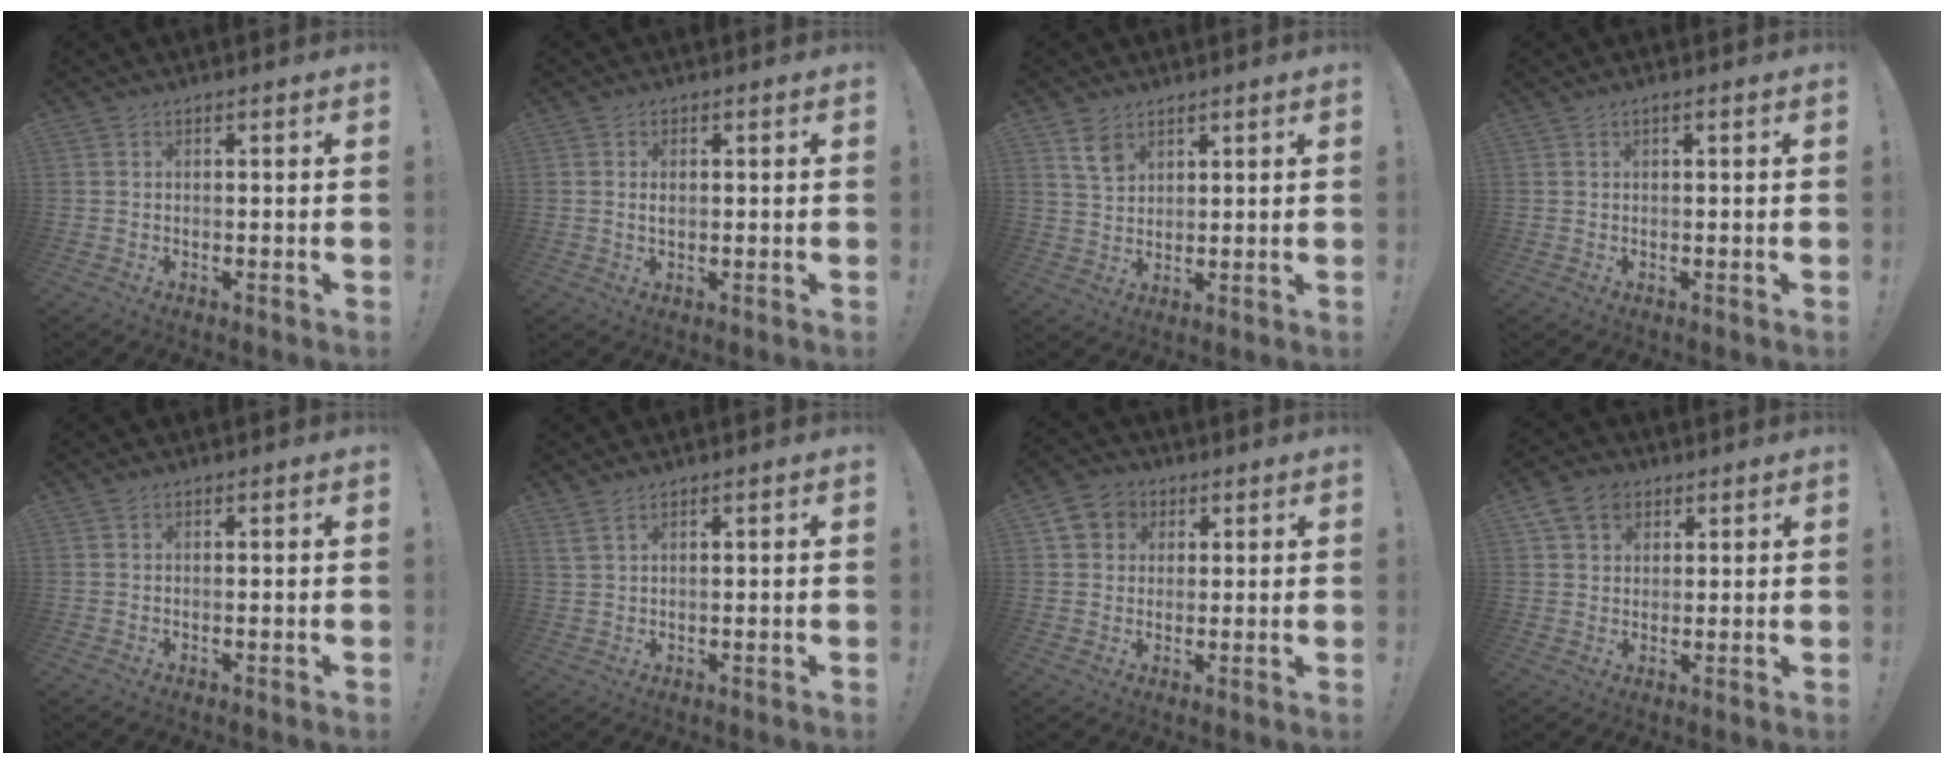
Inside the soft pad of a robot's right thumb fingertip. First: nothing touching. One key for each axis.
{"total": 1.6, "fx": 0.2, "fy": 1.0, "fz": 1.2, "tx": -0.021, "ty": 0.003, "tz": 0.002}
{"total": 6.1, "fx": 3.8, "fy": 4.0, "fz": 2.7, "tx": -0.034, "ty": -0.020, "tz": 0.071}
{"total": 0.6, "fx": 0.2, "fy": -0.1, "fz": 0.6, "tx": -0.013, "ty": 0.002, "tz": 0.002}
{"total": 0.0}
{"total": 2.6, "fx": 1.8, "fy": 0.5, "fz": 1.8, "tx": -0.041, "ty": -0.004, "tz": 0.036}
{"total": 6.5, "fx": 2.3, "fy": 5.8, "fz": 2.0, "tx": -0.033, "ty": -0.004, "tz": 0.048}
{"total": 7.6, "fx": 4.1, "fy": 5.7, "fz": 3.0, "tx": -0.045, "ty": -0.013, "tz": 0.080}